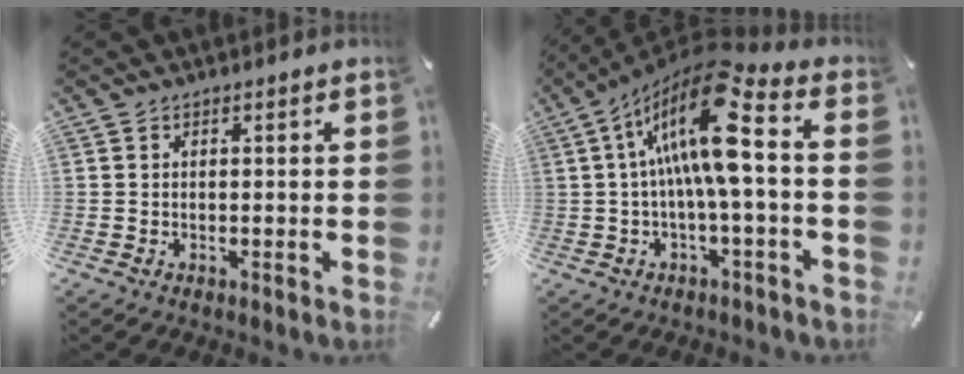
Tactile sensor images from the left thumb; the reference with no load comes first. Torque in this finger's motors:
{"motor_torque": [0.09, 2.29, 2.71, -0.07, 0.34]}